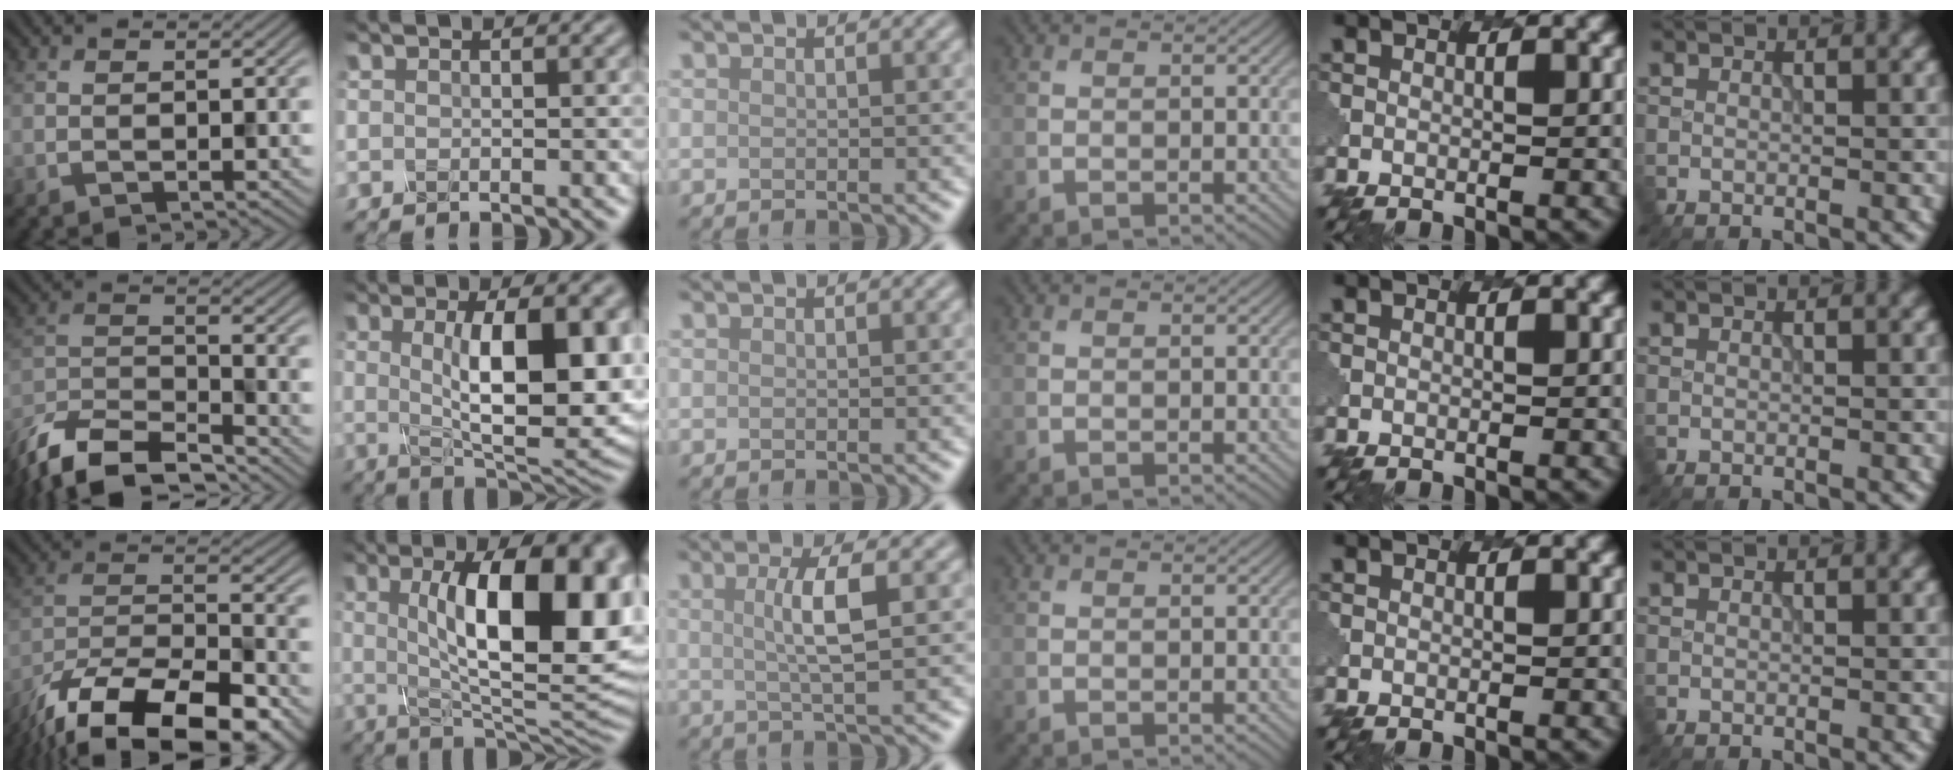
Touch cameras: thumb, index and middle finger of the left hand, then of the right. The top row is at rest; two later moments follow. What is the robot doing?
{"motion": "shake", "object": "salt shaker"}